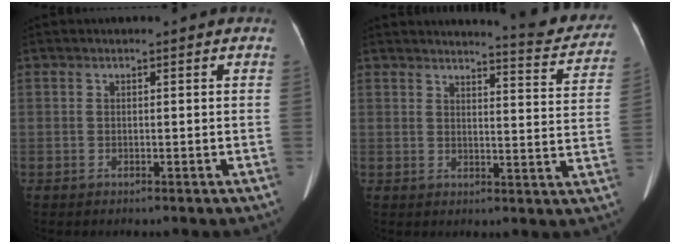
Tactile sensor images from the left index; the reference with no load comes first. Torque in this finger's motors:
{"motor_torque": [0.07, -0.37, 0.03, 0.01]}